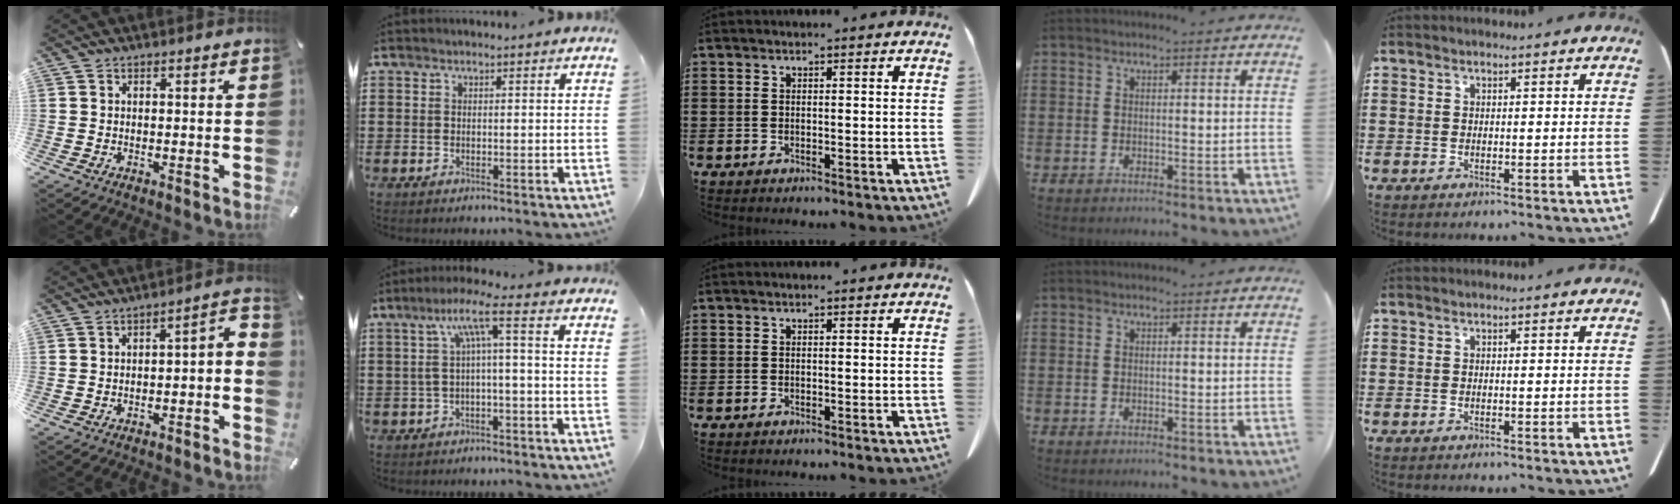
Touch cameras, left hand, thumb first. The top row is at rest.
{"thumb": {"total": 4.5, "force": [-3.2, 1.5, 2.8], "torque": [-0.045, 0.014, -0.060]}, "index": {"total": 6.2, "force": [0.0, 0.5, 6.2], "torque": [-0.124, 0.006, -0.011]}}